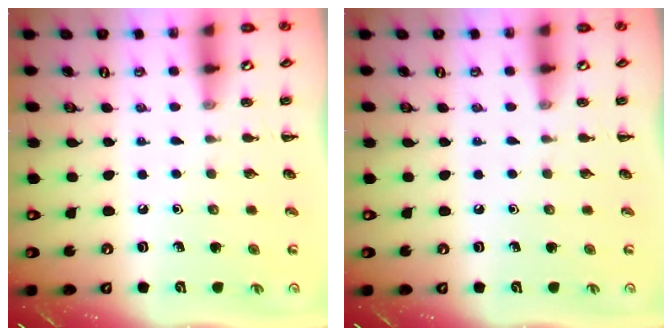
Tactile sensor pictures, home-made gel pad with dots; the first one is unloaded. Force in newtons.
{"total": 0.0}